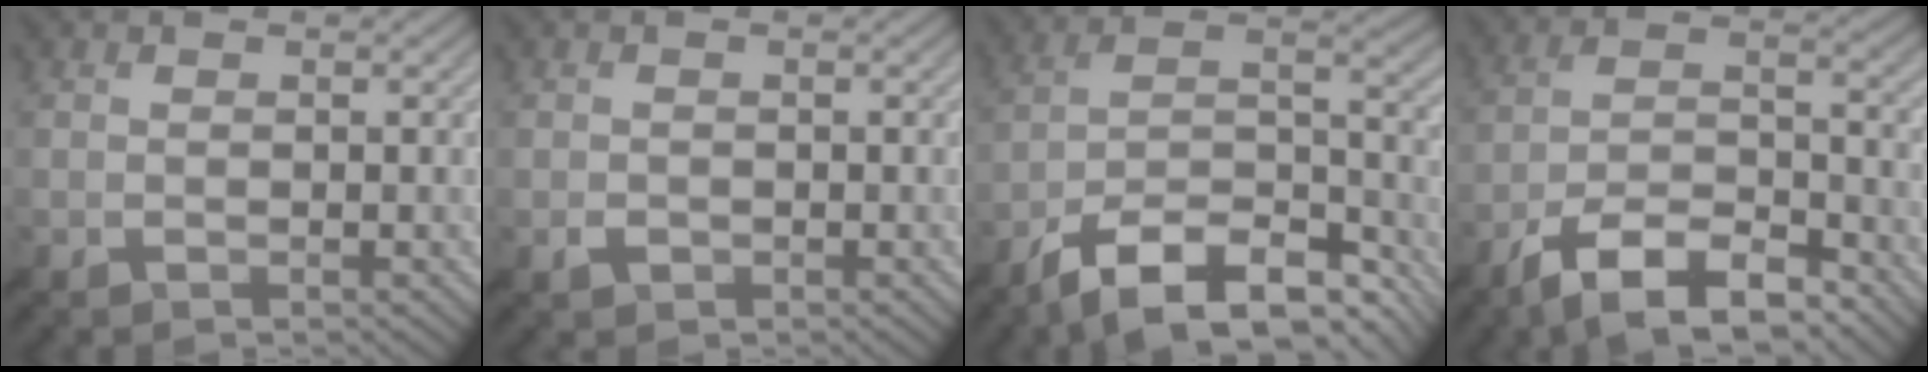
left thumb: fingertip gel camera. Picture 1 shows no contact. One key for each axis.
{"total": 0.7, "fx": -0.3, "fy": 0.7, "fz": 0.0, "tx": -0.003, "ty": -0.003, "tz": -0.003}
{"total": 15.5, "fx": -11.9, "fy": 4.6, "fz": 8.8, "tx": -0.180, "ty": -0.001, "tz": -0.195}
{"total": 11.3, "fx": -8.3, "fy": 3.6, "fz": 6.8, "tx": -0.122, "ty": 0.001, "tz": -0.160}